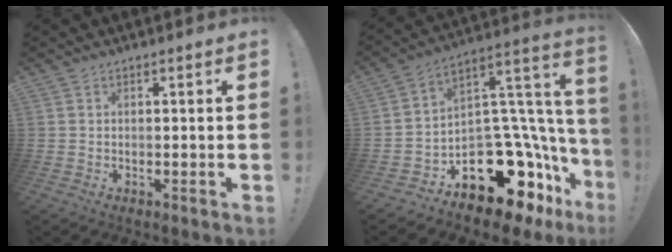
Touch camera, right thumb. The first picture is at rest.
{"total": 20.8, "force": [-12.1, 11.0, 12.9], "torque": [-0.152, 0.039, -0.180]}